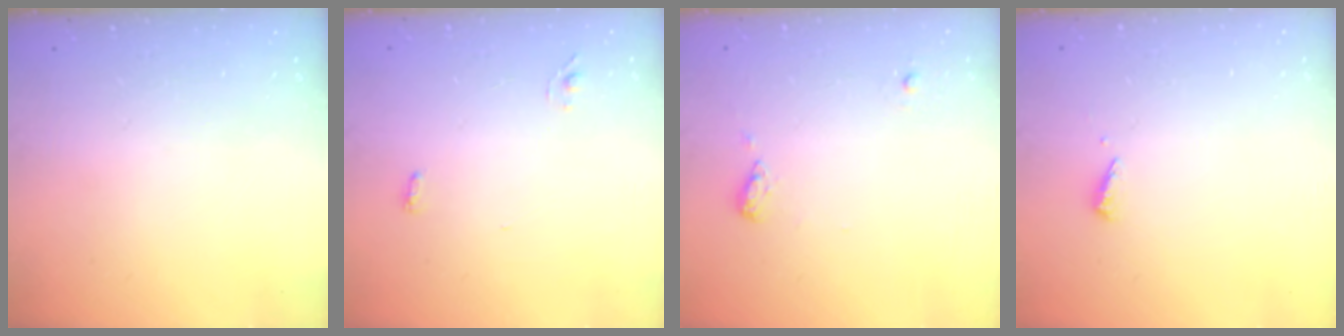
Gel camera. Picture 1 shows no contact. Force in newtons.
{"total": 3.6, "press": 3.2, "slide": 1.6}
{"total": 7.0, "press": 6.3, "slide": 2.9}
{"total": 2.5, "press": 2.5, "slide": 0.1}